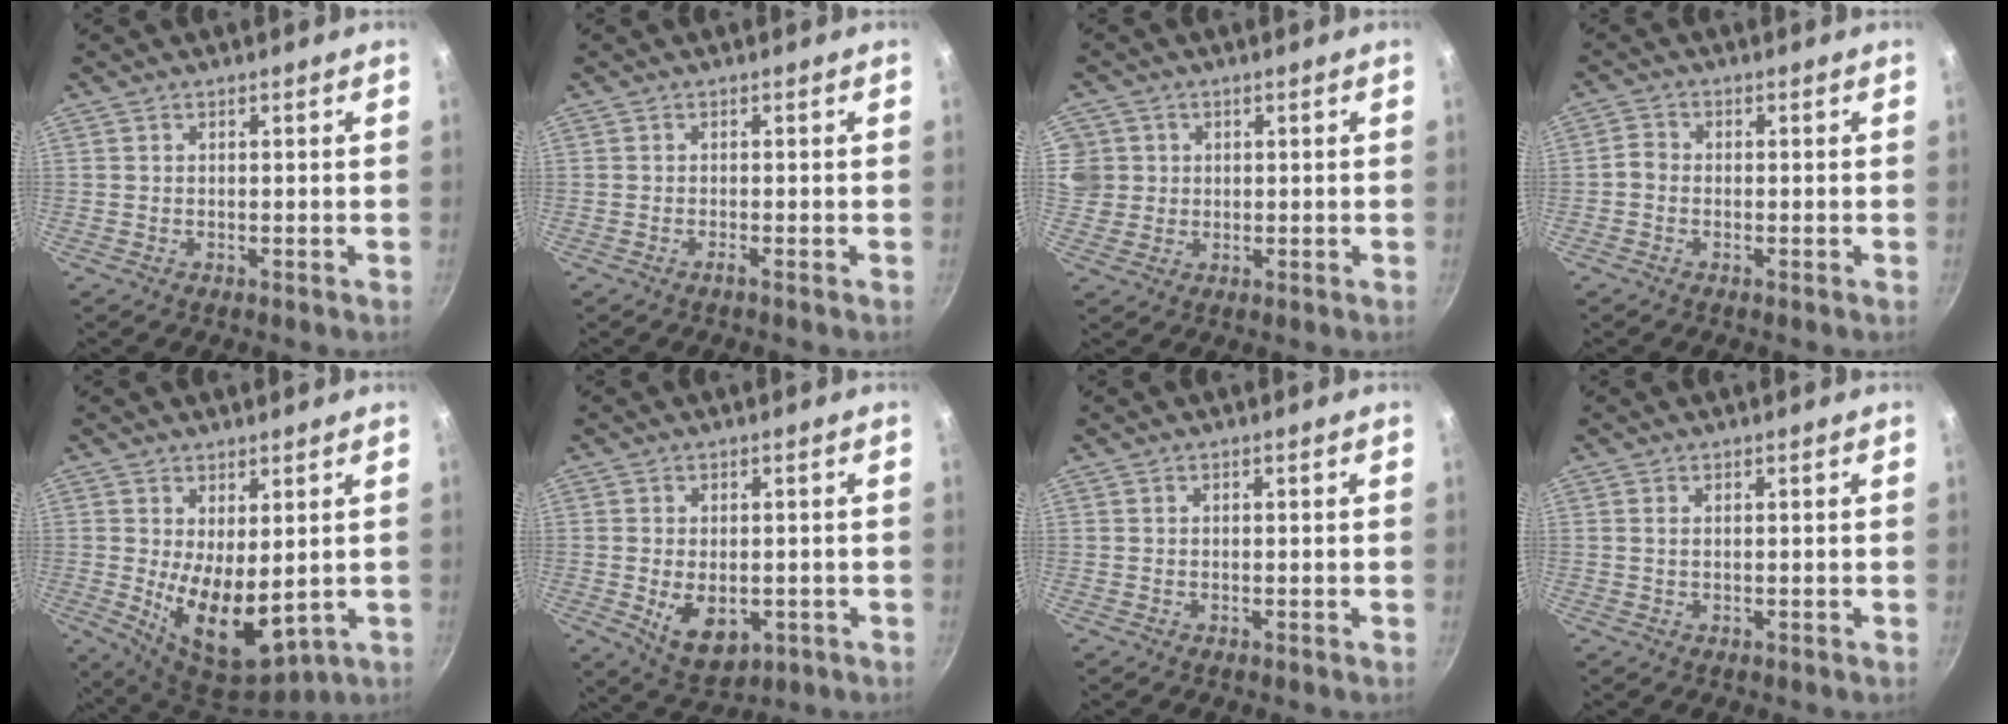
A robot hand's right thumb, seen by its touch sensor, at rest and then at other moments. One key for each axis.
{"total": 0.6, "fx": -0.4, "fy": -0.1, "fz": 0.4, "tx": -0.009, "ty": 0.000, "tz": -0.008}
{"total": 6.2, "fx": 1.4, "fy": 6.0, "fz": 0.6, "tx": 0.014, "ty": 0.010, "tz": 0.029}
{"total": 2.2, "fx": -0.6, "fy": 1.8, "fz": 1.2, "tx": -0.018, "ty": 0.006, "tz": -0.020}
{"total": 12.2, "fx": -0.8, "fy": 5.9, "fz": 10.6, "tx": -0.159, "ty": -0.022, "tz": 0.016}
{"total": 8.1, "fx": -1.9, "fy": 4.9, "fz": 6.1, "tx": -0.085, "ty": -0.005, "tz": -0.014}
{"total": 0.0}
{"total": 0.9, "fx": 0.1, "fy": 0.5, "fz": 0.7, "tx": -0.014, "ty": 0.000, "tz": 0.002}